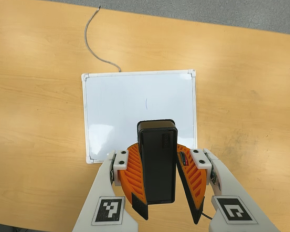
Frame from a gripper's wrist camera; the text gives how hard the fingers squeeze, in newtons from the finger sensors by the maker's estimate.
{"total": 8.6, "left": 9.5, "right": 7.7}